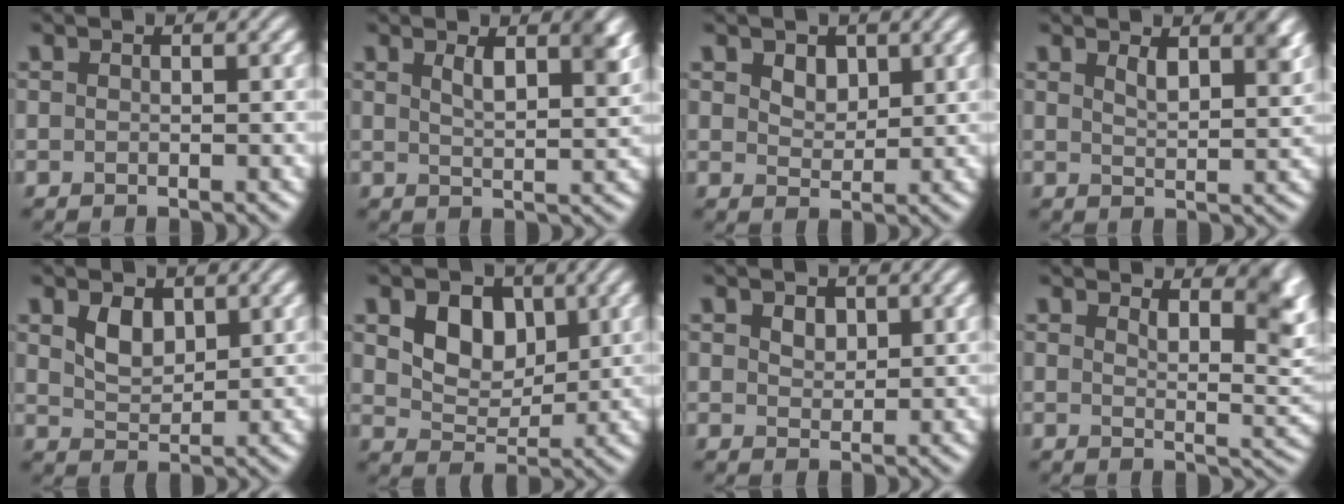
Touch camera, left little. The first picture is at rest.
{"total": 3.9, "force": [2.0, 1.2, 3.1], "torque": [-0.049, -0.001, 0.033]}
{"total": 2.1, "force": [1.2, 1.3, 1.1], "torque": [-0.025, -0.003, 0.021]}
{"total": 3.3, "force": [2.1, 1.1, 2.3], "torque": [-0.039, -0.004, 0.036]}
{"total": 2.8, "force": [1.4, 1.7, 1.7], "torque": [-0.038, -0.003, 0.031]}
{"total": 5.0, "force": [1.8, 3.5, 3.1], "torque": [-0.064, -0.007, 0.027]}
{"total": 1.8, "force": [1.0, 1.2, 0.9], "torque": [-0.020, 0.000, 0.018]}
{"total": 5.2, "force": [3.3, 1.9, 3.6], "torque": [-0.044, -0.007, 0.047]}